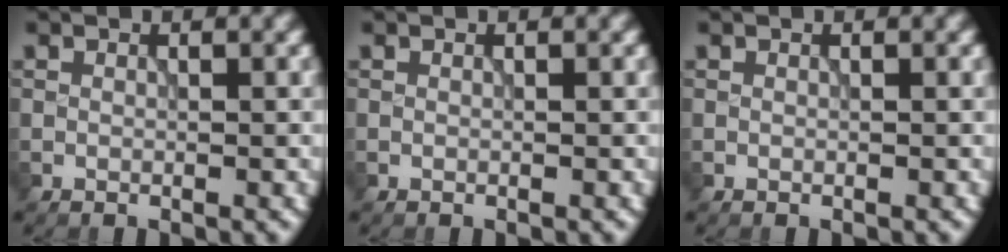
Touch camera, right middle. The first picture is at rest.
{"total": 0.0}
{"total": 0.0}